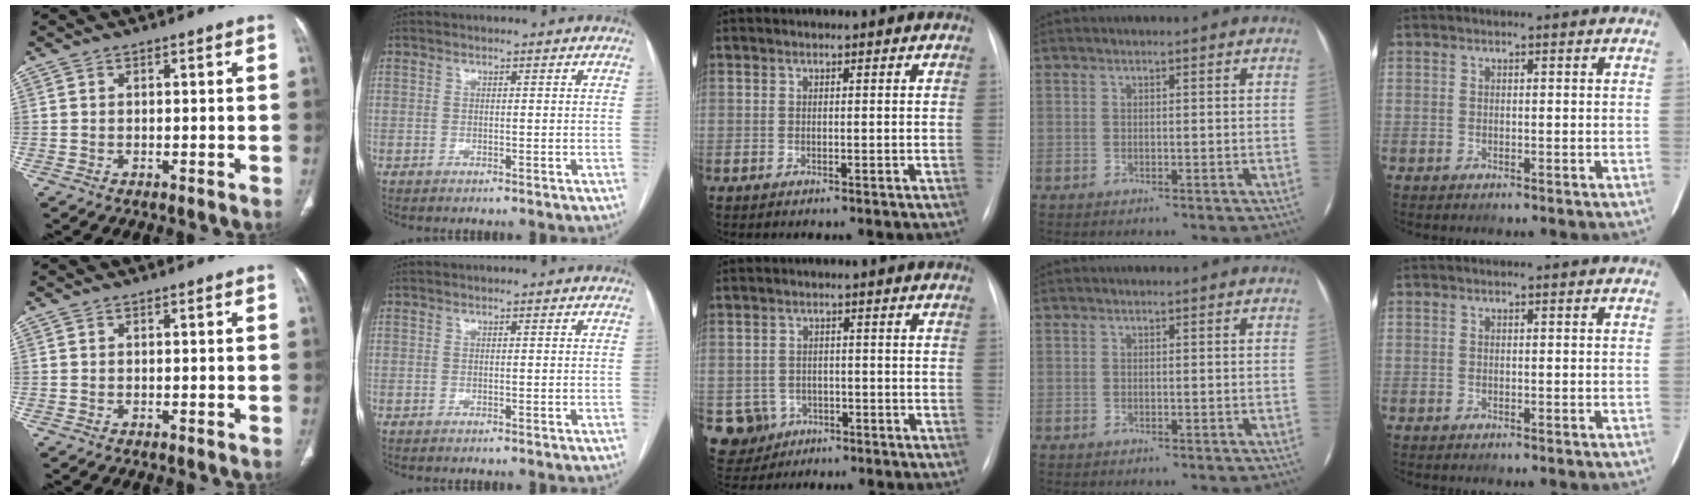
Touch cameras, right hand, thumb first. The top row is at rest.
{"middle": {"total": 5.4, "force": [-2.3, 4.9, 0.4], "torque": [-0.010, 0.007, -0.030]}}